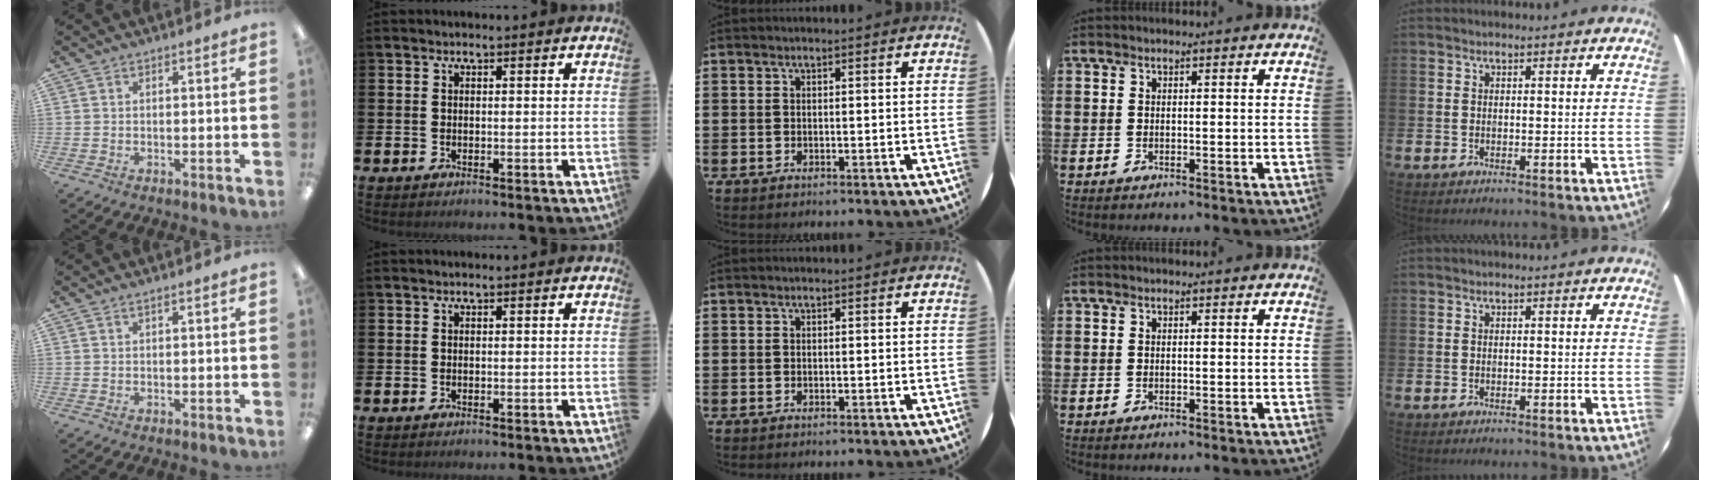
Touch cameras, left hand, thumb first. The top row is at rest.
{"thumb": {"total": 0.7, "force": [0.4, 0.0, 0.6], "torque": [-0.013, 0.000, 0.007]}}